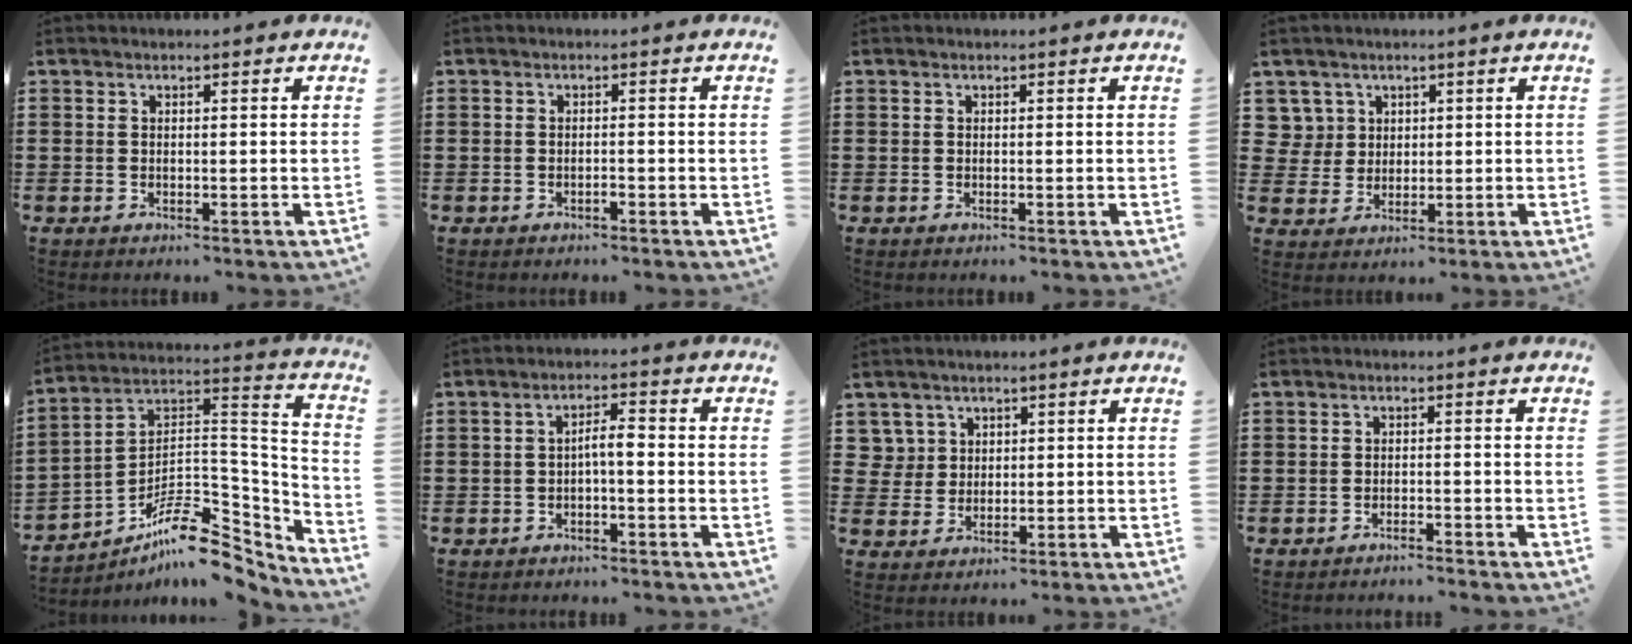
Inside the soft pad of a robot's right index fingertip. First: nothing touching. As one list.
[{"total": 0.8, "force": [-0.5, 0.1, 0.6], "torque": [-0.012, -0.003, -0.009]}, {"total": 0.0}, {"total": 4.1, "force": [1.7, 3.7, 0.4], "torque": [-0.028, 0.013, 0.032]}, {"total": 11.8, "force": [-7.9, 4.8, 7.4], "torque": [-0.127, 0.016, -0.151]}, {"total": 2.8, "force": [-0.9, 0.6, 2.6], "torque": [-0.048, 0.006, -0.019]}, {"total": 3.1, "force": [1.3, 2.8, 0.2], "torque": [-0.019, 0.011, 0.025]}, {"total": 1.5, "force": [-1.5, -0.1, 0.2], "torque": [-0.007, 0.004, -0.031]}]